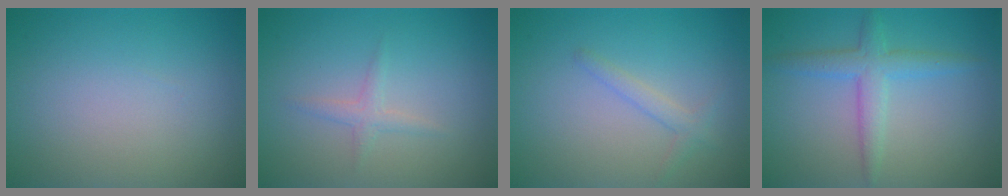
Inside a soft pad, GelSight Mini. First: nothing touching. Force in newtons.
{"total": 1.2, "press": 1.2, "slide": 0.0}
{"total": 1.4, "press": 1.4, "slide": 0.1}
{"total": 3.0, "press": 3.0, "slide": 0.1}